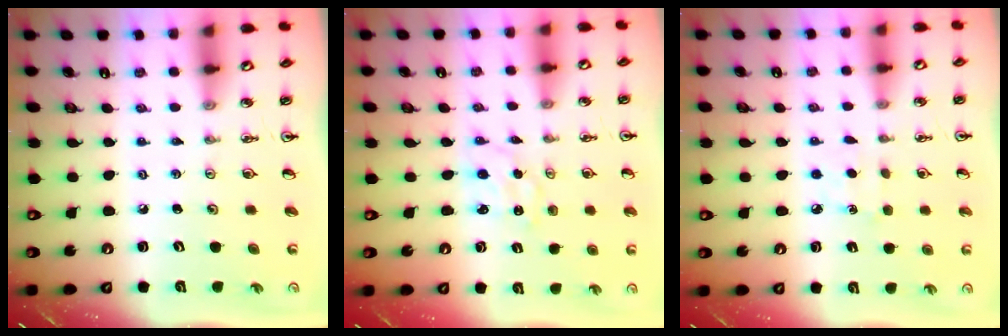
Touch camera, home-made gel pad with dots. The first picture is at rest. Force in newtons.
{"total": 0.7, "press": 0.6, "slide": 0.3}
{"total": 4.1, "press": 4.0, "slide": 0.6}